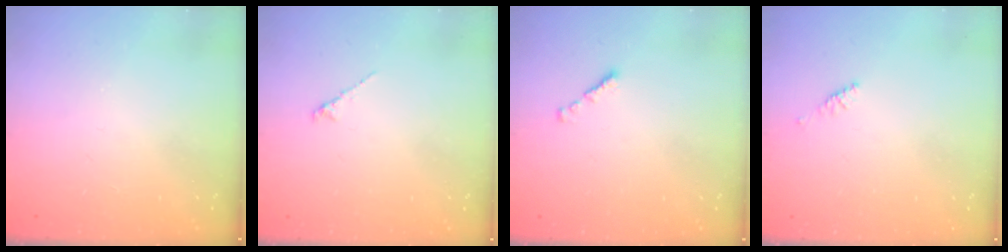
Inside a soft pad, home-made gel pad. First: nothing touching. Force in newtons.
{"total": 1.2, "press": 1.1, "slide": 0.4}
{"total": 1.3, "press": 1.1, "slide": 0.6}
{"total": 2.4, "press": 2.3, "slide": 0.7}